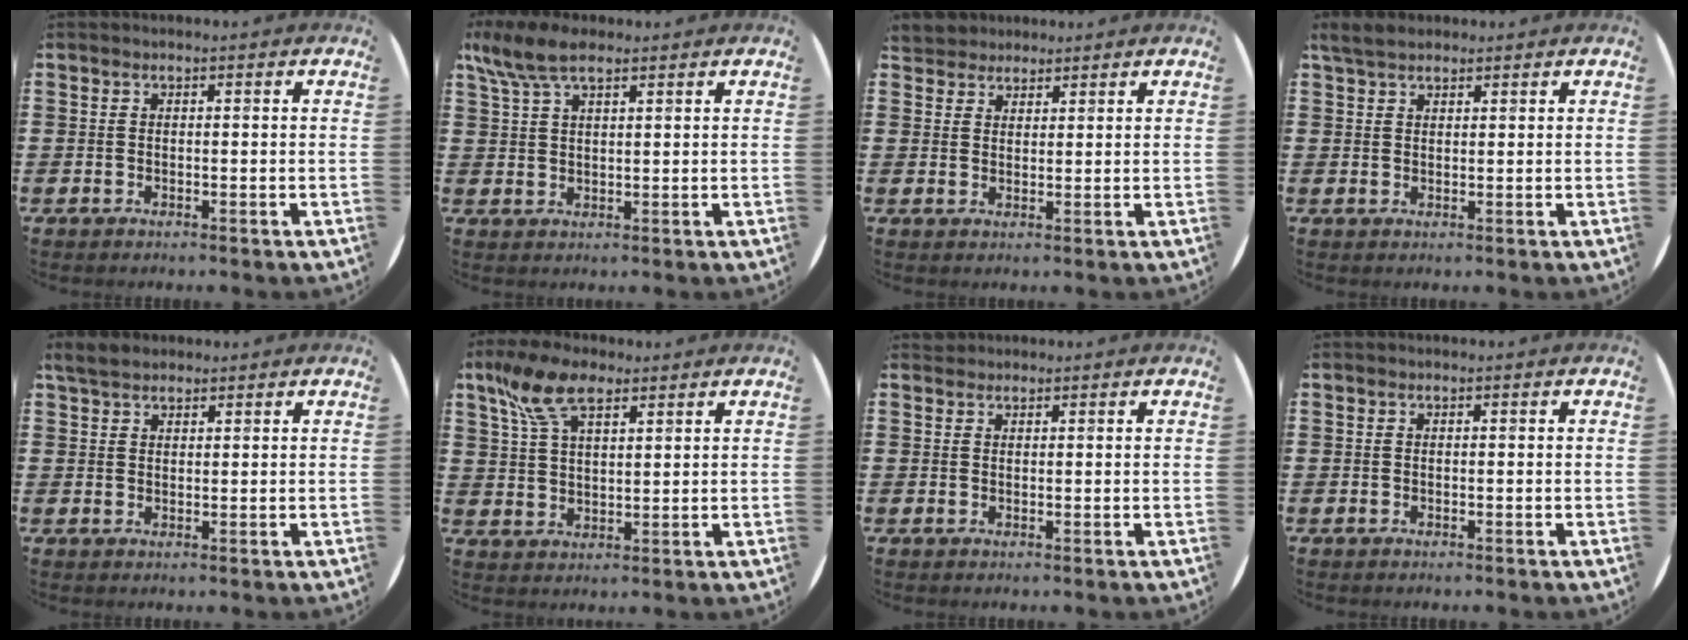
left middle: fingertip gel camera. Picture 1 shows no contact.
{"total": 6.1, "force": [4.2, 2.3, 3.8], "torque": [-0.085, 0.003, 0.078]}
{"total": 3.1, "force": [2.9, 1.2, -0.3], "torque": [-0.003, 0.002, 0.057]}
{"total": 2.9, "force": [2.4, 1.1, 1.2], "torque": [-0.020, 0.004, 0.044]}
{"total": 2.8, "force": [2.4, 1.1, 1.0], "torque": [-0.015, 0.004, 0.044]}
{"total": 8.2, "force": [5.2, 3.6, 5.2], "torque": [-0.115, 0.005, 0.095]}
{"total": 0.8, "force": [0.7, 0.2, -0.1], "torque": [0.002, 0.003, 0.015]}
{"total": 0.0}